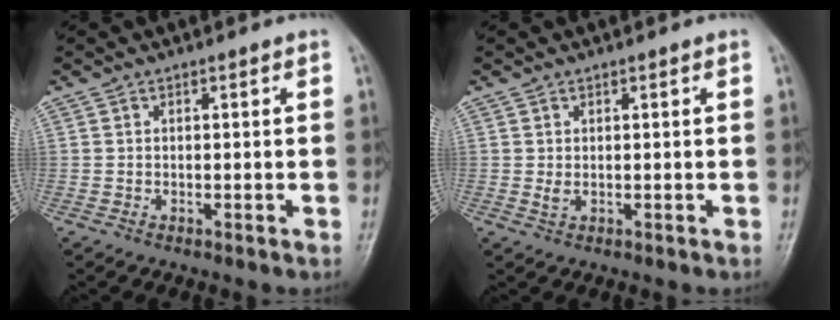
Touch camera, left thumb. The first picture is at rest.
{"total": 1.0, "force": [0.1, 0.5, 0.9], "torque": [-0.017, 0.001, 0.007]}